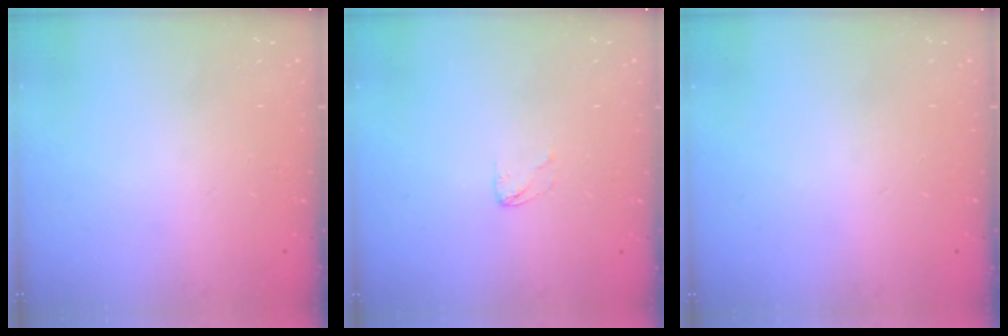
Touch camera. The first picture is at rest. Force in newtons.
{"total": 2.9, "press": 2.9, "slide": 0.2}
{"total": 0.0}